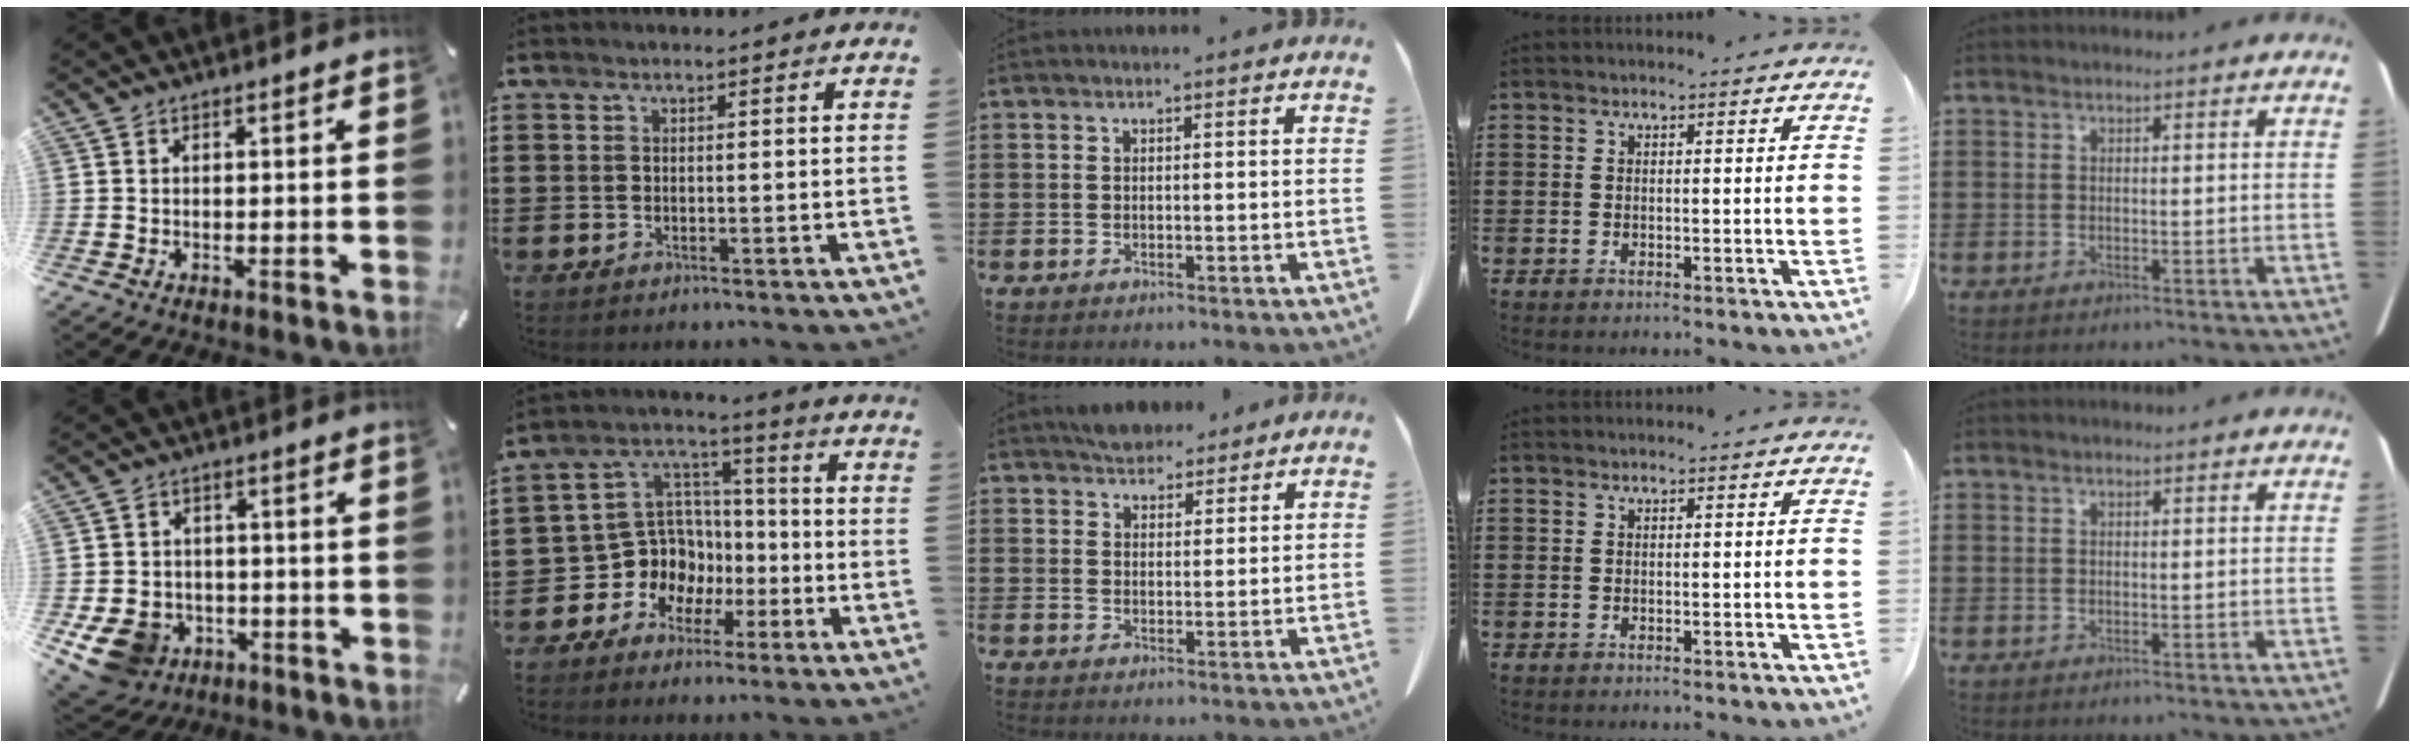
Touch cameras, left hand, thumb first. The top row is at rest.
{"thumb": {"total": 9.1, "force": [-3.6, 7.7, 3.3], "torque": [-0.083, 0.023, -0.064]}, "index": {"total": 9.6, "force": [-3.4, 8.9, 1.8], "torque": [-0.079, 0.002, -0.057]}, "middle": {"total": 3.9, "force": [3.6, 1.5, 0.5], "torque": [-0.021, -0.001, 0.071]}}